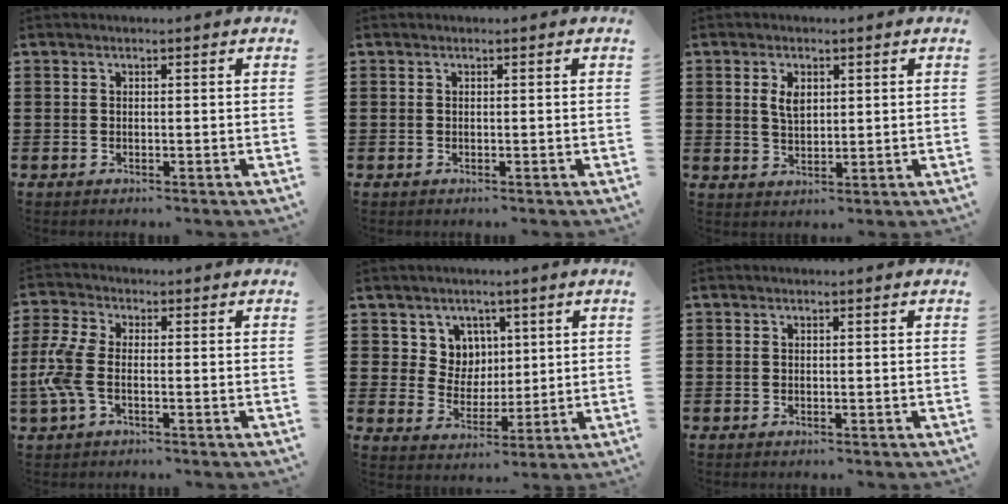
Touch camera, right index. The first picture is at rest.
{"total": 0.0}
{"total": 3.2, "force": [1.0, 1.8, 2.4], "torque": [-0.053, 0.007, 0.017]}
{"total": 5.8, "force": [-1.4, 2.7, 4.9], "torque": [-0.127, -0.008, -0.033]}
{"total": 6.1, "force": [3.0, 5.2, 0.8], "torque": [-0.048, 0.007, 0.056]}
{"total": 0.0}